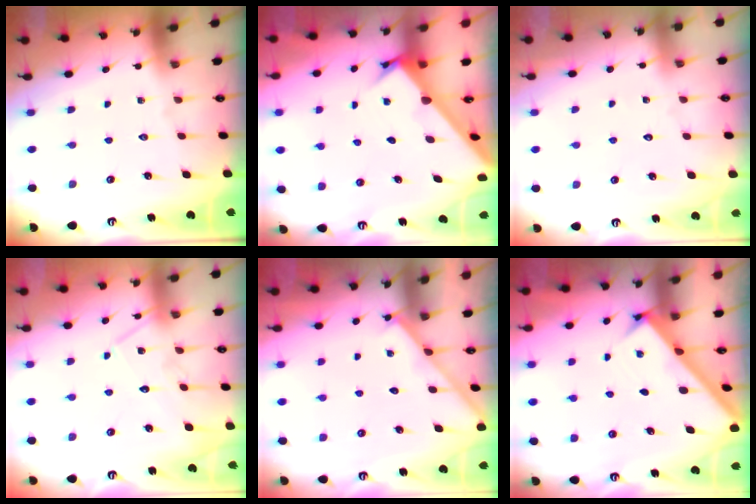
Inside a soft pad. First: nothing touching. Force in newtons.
{"total": 2.6, "press": 2.6, "slide": 0.2}
{"total": 3.4, "press": 3.3, "slide": 0.4}
{"total": 9.9, "press": 9.9, "slide": 0.2}
{"total": 2.0, "press": 1.9, "slide": 0.3}
{"total": 2.5, "press": 2.5, "slide": 0.3}